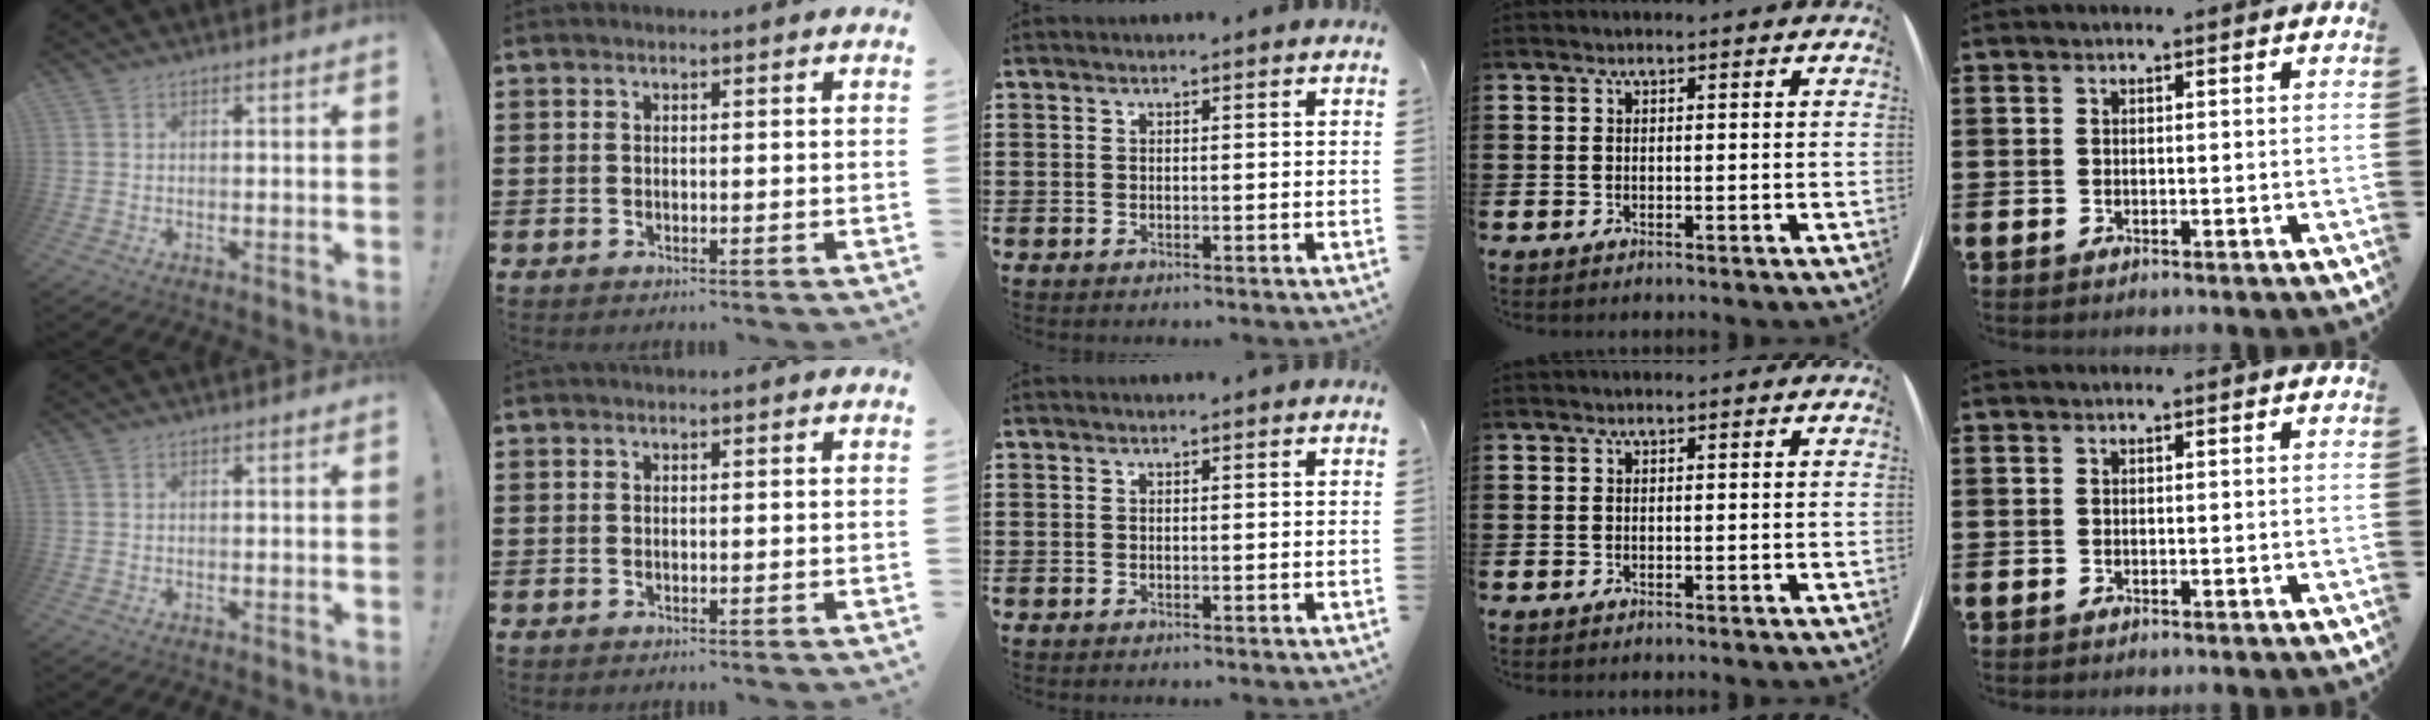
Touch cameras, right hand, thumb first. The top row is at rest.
{}